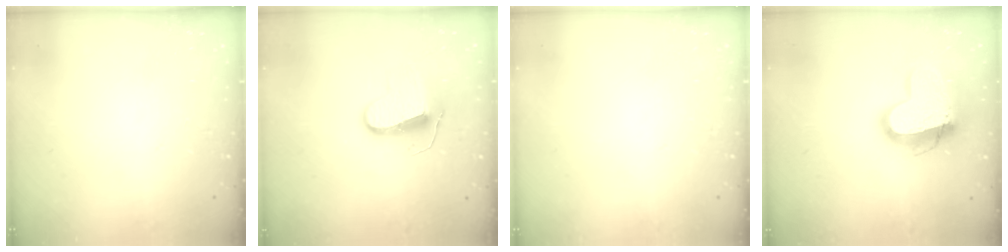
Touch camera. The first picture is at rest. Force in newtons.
{"total": 10.6, "press": 10.6, "slide": 0.2}
{"total": 0.0}
{"total": 16.7, "press": 16.6, "slide": 1.4}